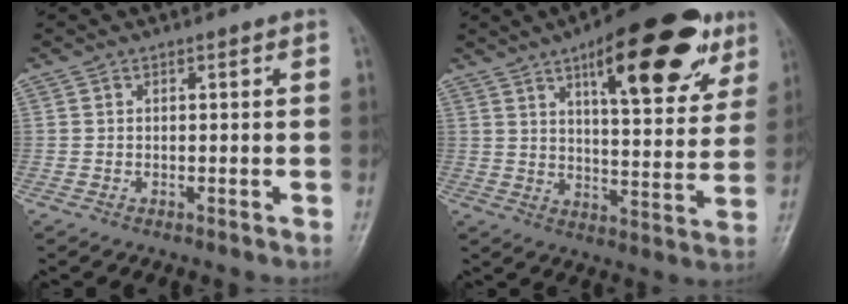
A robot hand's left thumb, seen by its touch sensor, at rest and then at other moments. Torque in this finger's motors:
{"motor_torque": [0.60, 0.56, 1.73, -1.05, 0.25]}